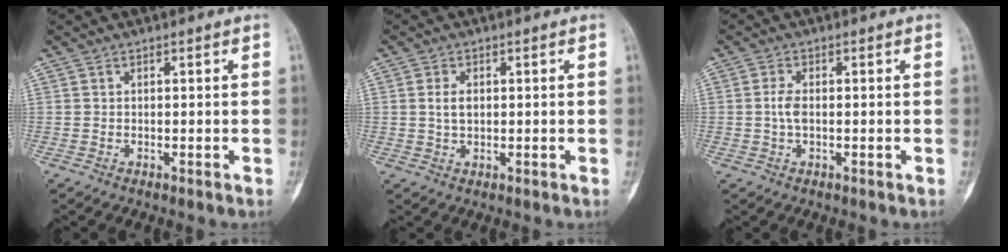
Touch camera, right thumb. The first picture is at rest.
{"total": 2.7, "force": [0.4, 1.7, 2.1], "torque": [-0.035, -0.001, 0.009]}
{"total": 2.6, "force": [-0.1, 1.3, 2.2], "torque": [-0.052, 0.003, -0.005]}